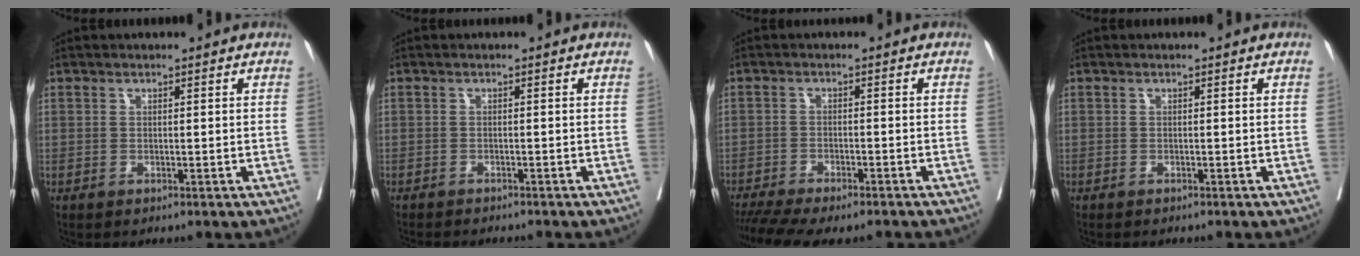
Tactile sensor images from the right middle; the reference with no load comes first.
{"total": 6.0, "force": [-5.5, 1.1, 2.3], "torque": [-0.030, -0.008, -0.075]}
{"total": 12.0, "force": [-10.3, 2.4, 5.7], "torque": [-0.100, -0.012, -0.149]}
{"total": 1.7, "force": [-1.5, 0.2, 0.7], "torque": [-0.016, -0.005, -0.017]}